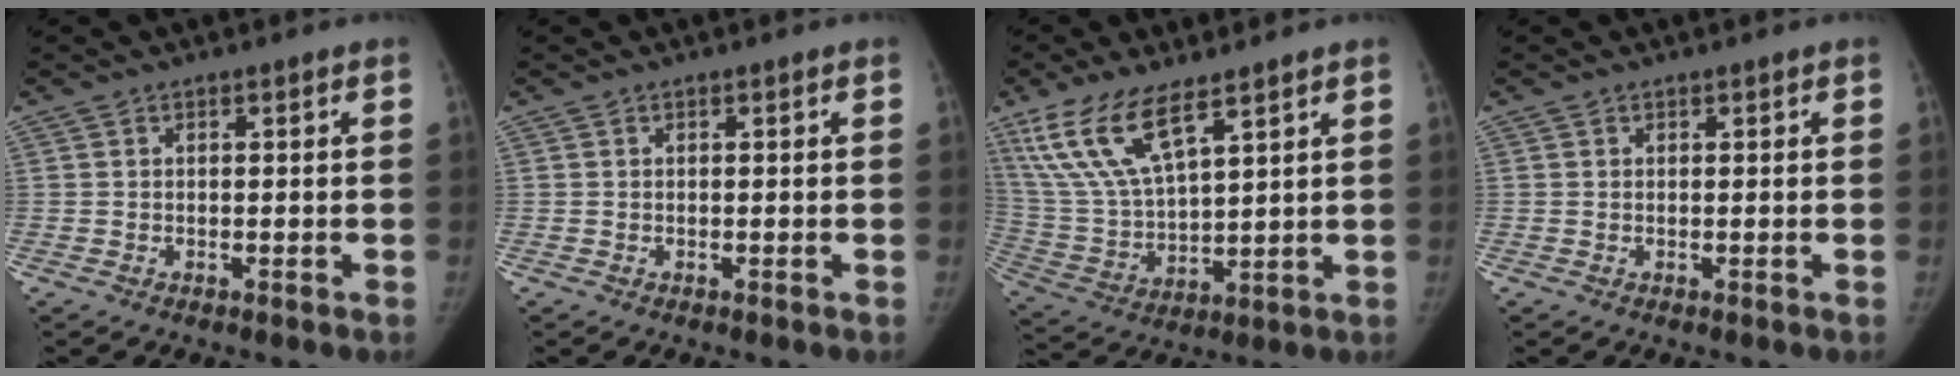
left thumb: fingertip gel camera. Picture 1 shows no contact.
{"total": 0.0}
{"total": 14.4, "force": [8.9, 5.1, 10.1], "torque": [-0.203, -0.030, 0.188]}
{"total": 0.0}